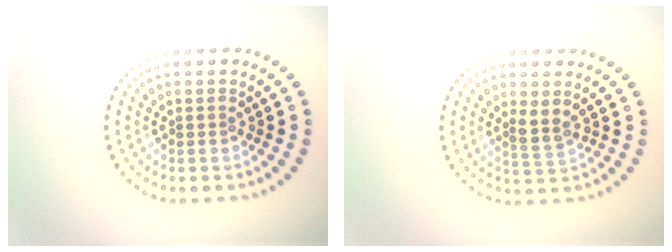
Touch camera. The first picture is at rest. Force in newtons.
{"total": 1.8, "press": 1.4, "slide": 1.2}